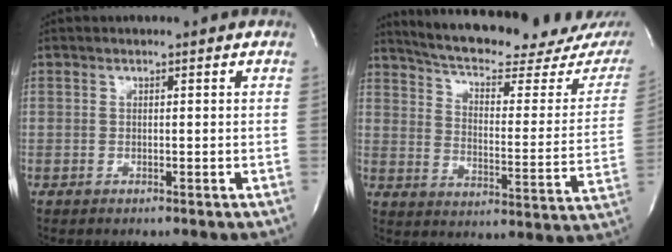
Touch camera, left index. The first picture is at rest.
{"total": 24.1, "force": [21.3, 3.7, 10.8], "torque": [-0.162, -0.051, 0.271]}